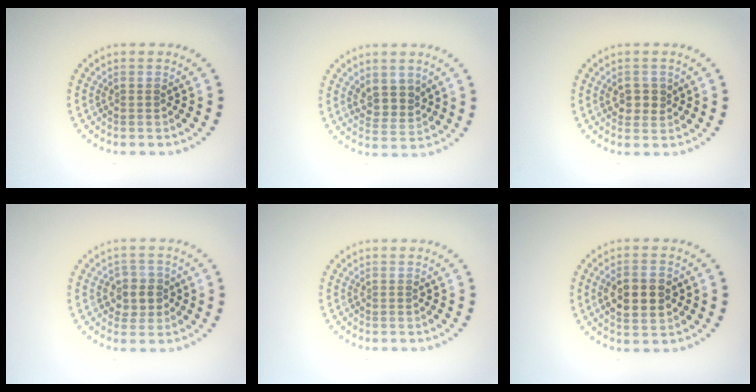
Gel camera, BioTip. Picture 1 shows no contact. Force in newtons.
{"total": 2.8, "press": 2.4, "slide": 1.4}
{"total": 2.1, "press": 2.1, "slide": 0.6}
{"total": 2.6, "press": 2.4, "slide": 0.8}
{"total": 0.0}
{"total": 4.5, "press": 4.5, "slide": 0.2}